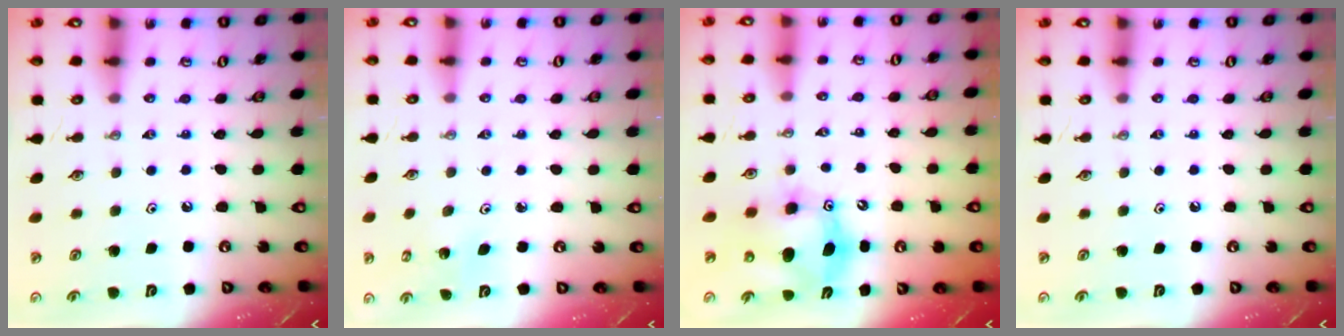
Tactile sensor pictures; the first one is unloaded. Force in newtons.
{"total": 2.3, "press": 2.3, "slide": 0.3}
{"total": 10.3, "press": 10.0, "slide": 2.4}
{"total": 0.0}